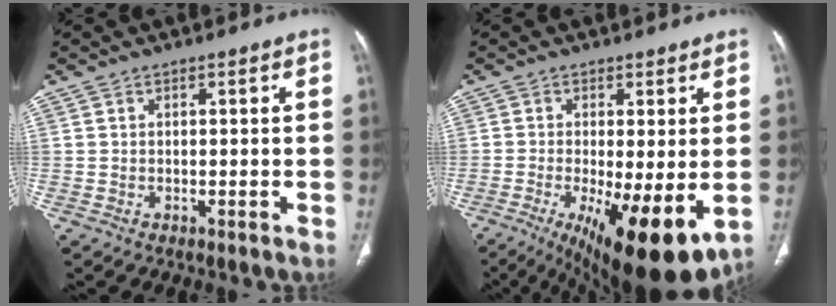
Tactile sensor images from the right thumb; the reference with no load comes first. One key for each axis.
{"total": 15.9, "fx": -4.6, "fy": 4.7, "fz": 14.4, "tx": -0.202, "ty": -0.029, "tz": -0.055}